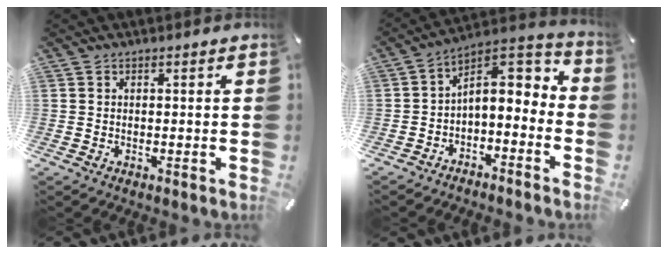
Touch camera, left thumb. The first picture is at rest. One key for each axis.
{"total": 6.6, "fx": 1.1, "fy": 5.0, "fz": 4.3, "tx": -0.038, "ty": -0.025, "tz": 0.014}